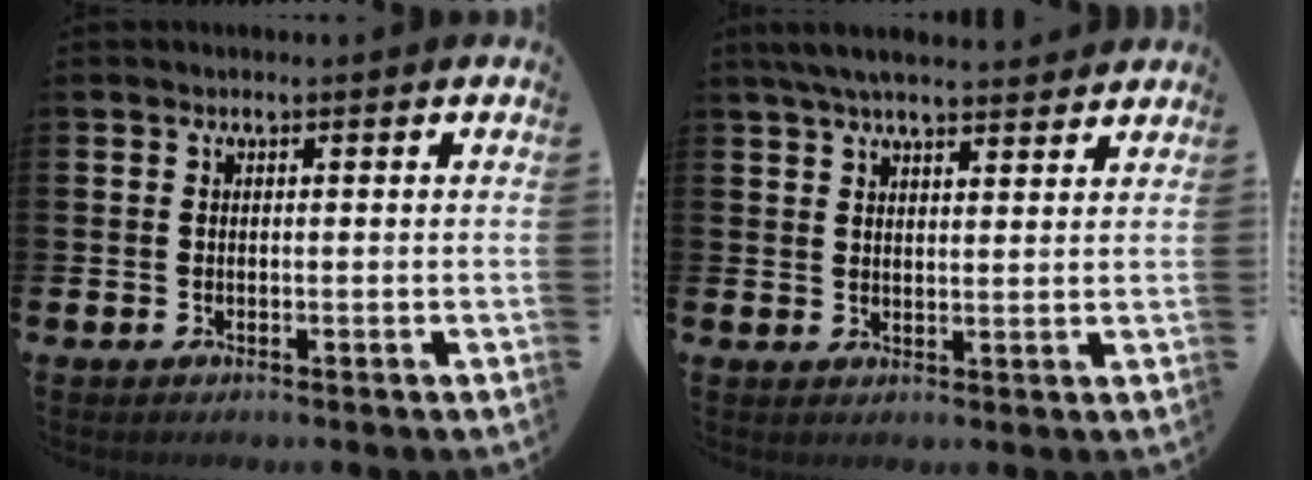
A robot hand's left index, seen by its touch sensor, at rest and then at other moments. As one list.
[{"total": 5.2, "force": [4.8, 0.8, 1.8], "torque": [-0.046, -0.014, 0.089]}]